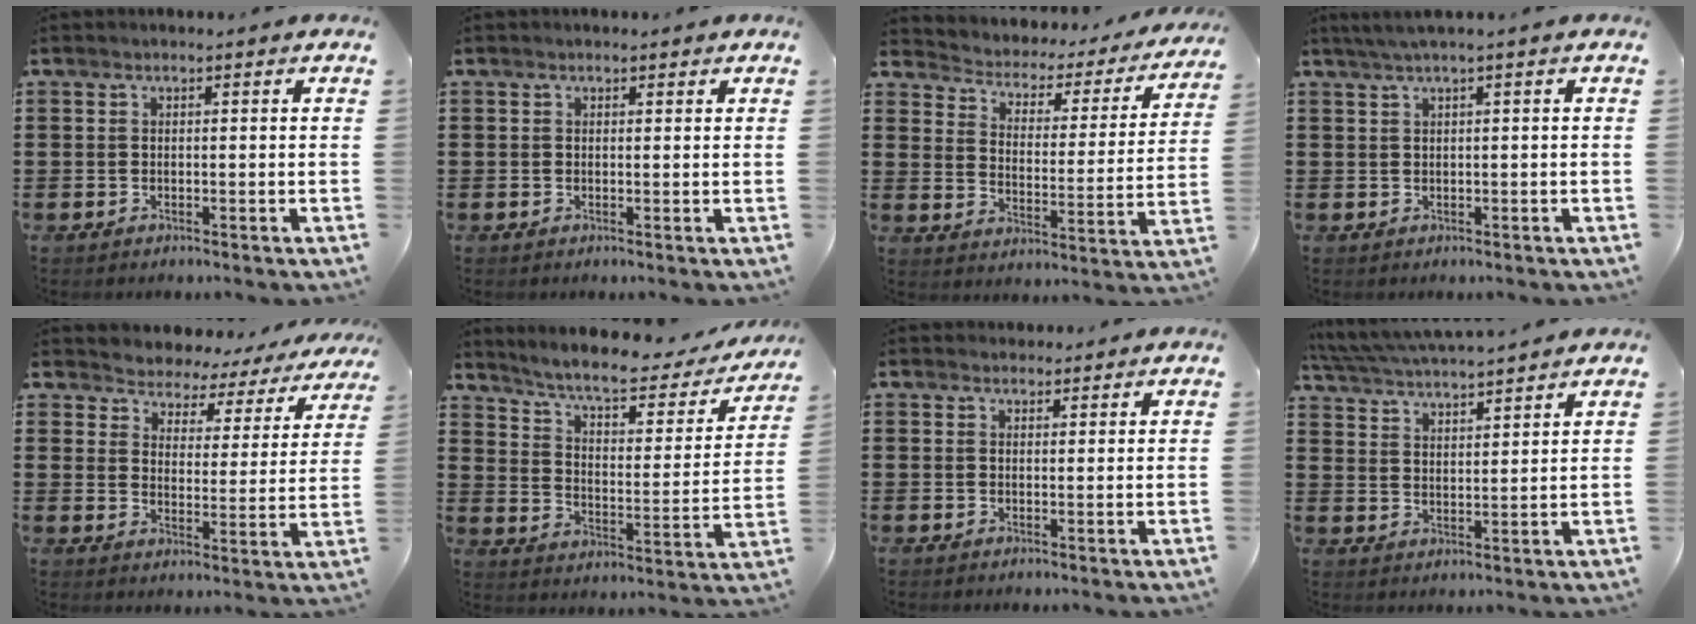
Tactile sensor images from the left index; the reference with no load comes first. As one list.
[{"total": 0.7, "force": [0.6, 0.3, 0.1], "torque": [-0.004, 0.002, 0.012]}, {"total": 2.0, "force": [1.5, 1.3, 0.2], "torque": [-0.023, -0.019, 0.014]}, {"total": 1.2, "force": [0.5, -0.2, 1.1], "torque": [-0.019, -0.001, 0.008]}, {"total": 3.1, "force": [3.0, 0.8, -0.5], "torque": [-0.016, -0.029, 0.041]}, {"total": 6.9, "force": [5.6, 1.2, 3.9], "torque": [-0.091, -0.034, 0.089]}, {"total": 1.6, "force": [1.5, 0.6, -0.1], "torque": [-0.002, 0.004, 0.030]}, {"total": 5.4, "force": [5.2, 0.0, 1.1], "torque": [-0.046, -0.026, 0.090]}]